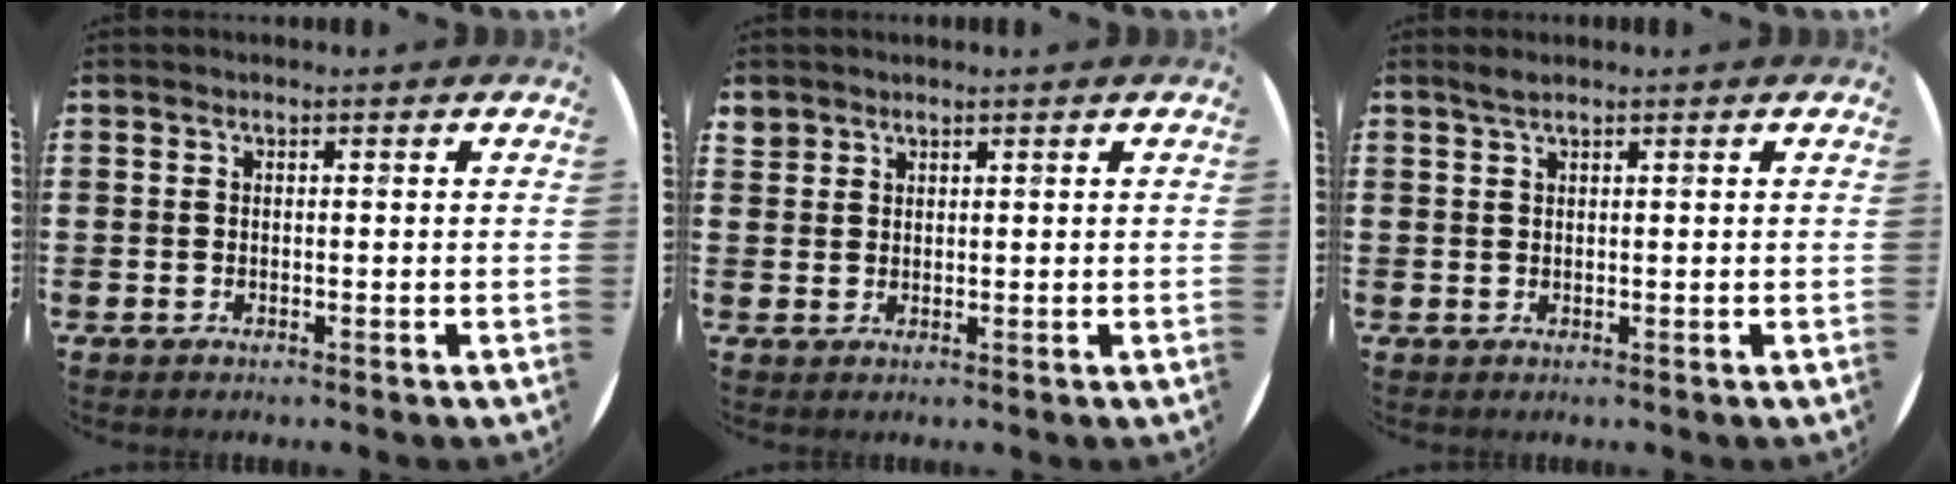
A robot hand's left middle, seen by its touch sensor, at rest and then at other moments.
{"total": 1.6, "force": [1.4, 0.7, -0.1], "torque": [0.001, 0.003, 0.029]}
{"total": 1.2, "force": [1.0, 0.0, 0.6], "torque": [-0.012, 0.003, 0.018]}